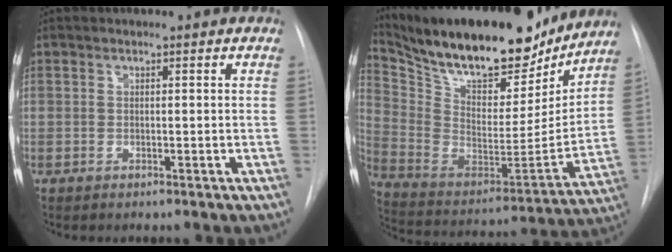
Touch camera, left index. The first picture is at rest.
{"total": 27.0, "force": [22.4, 7.9, 12.8], "torque": [-0.237, -0.010, 0.347]}